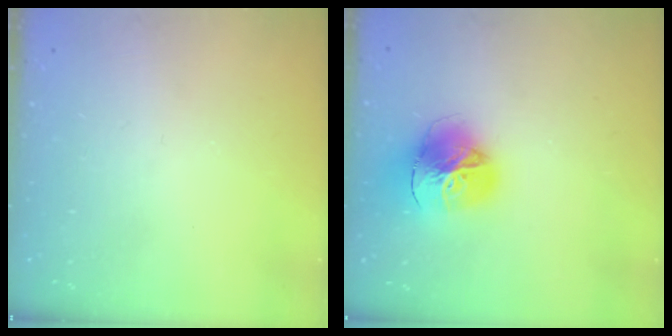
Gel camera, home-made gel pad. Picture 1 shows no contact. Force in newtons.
{"total": 18.2, "press": 18.1, "slide": 2.0}